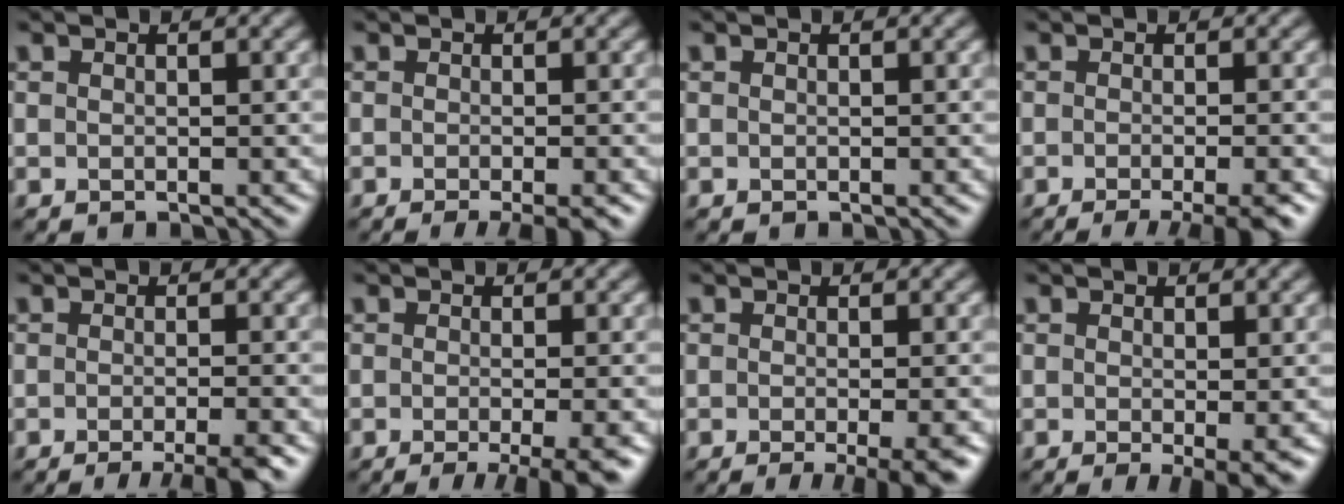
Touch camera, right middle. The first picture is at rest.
{"total": 3.3, "force": [-1.8, 0.6, 2.8], "torque": [-0.030, -0.004, -0.028]}
{"total": 0.0}
{"total": 4.6, "force": [-2.6, 1.0, 3.7], "torque": [-0.036, -0.005, -0.039]}
{"total": 4.2, "force": [-2.5, 0.7, 3.2], "torque": [-0.035, -0.003, -0.042]}
{"total": 5.4, "force": [-2.4, 1.4, 4.7], "torque": [-0.049, -0.010, -0.032]}
{"total": 5.1, "force": [-2.1, 1.4, 4.4], "torque": [-0.045, -0.010, -0.025]}
{"total": 2.6, "force": [-0.7, 0.2, 2.5], "torque": [-0.040, -0.013, -0.008]}